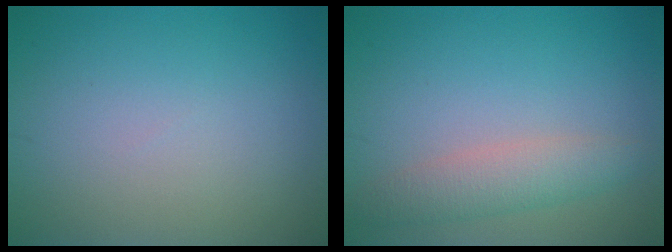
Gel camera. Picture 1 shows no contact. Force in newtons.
{"total": 3.1, "press": 3.1, "slide": 0.0}